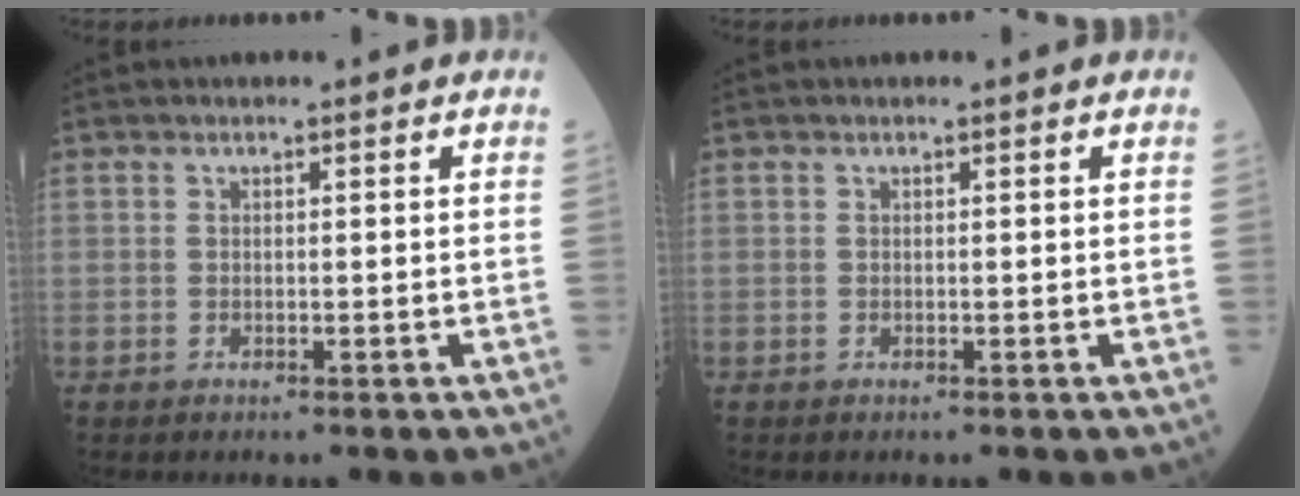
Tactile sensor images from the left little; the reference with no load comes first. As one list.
[{"total": 0.0}]